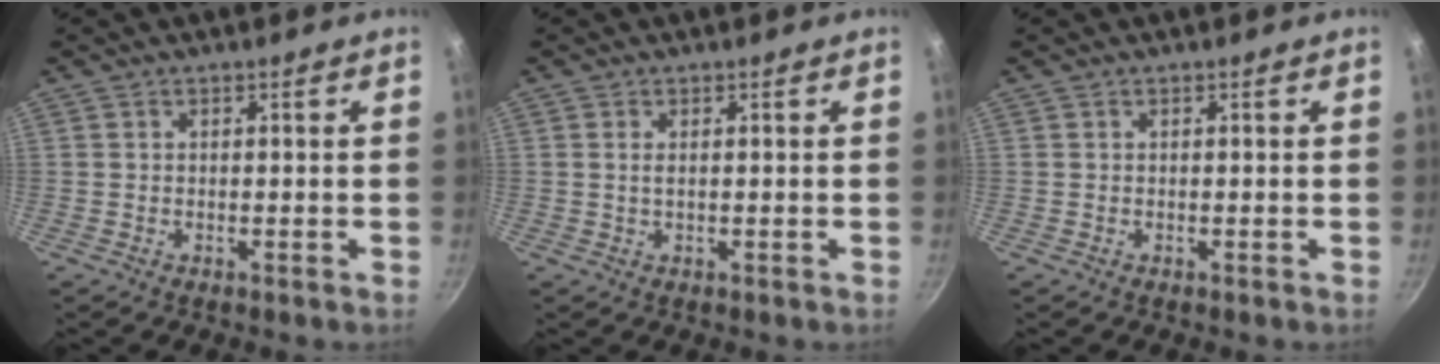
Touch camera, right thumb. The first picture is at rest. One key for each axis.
{"total": 1.2, "fx": 0.3, "fy": 0.6, "fz": 1.1, "tx": -0.020, "ty": 0.000, "tz": 0.004}
{"total": 0.0}